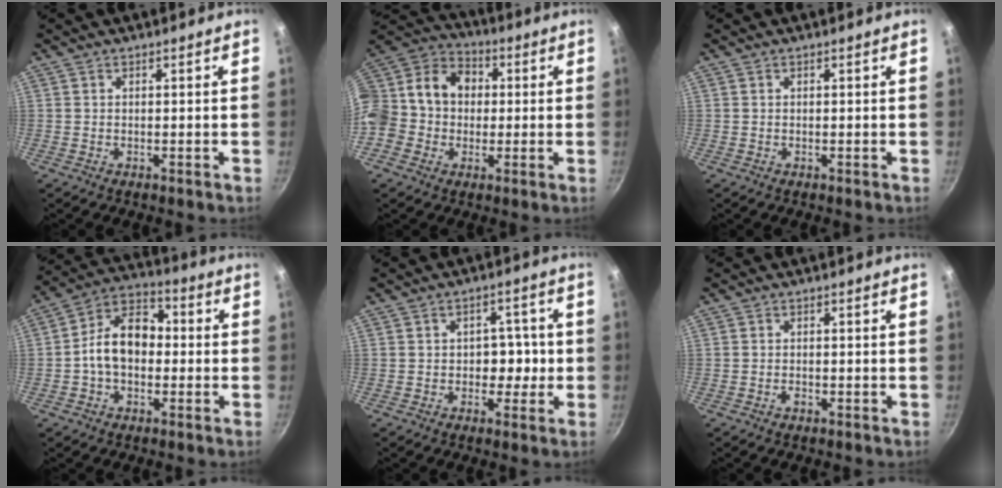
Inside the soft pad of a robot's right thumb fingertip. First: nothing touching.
{"total": 17.1, "force": [-0.3, 14.8, 8.6], "torque": [-0.141, 0.049, -0.025]}
{"total": 0.0}
{"total": 11.5, "force": [-0.9, 8.1, 8.2], "torque": [-0.104, 0.040, -0.036]}
{"total": 5.3, "force": [-0.7, 4.2, 3.1], "torque": [0.008, 0.014, -0.012]}
{"total": 1.2, "force": [-0.7, 0.6, 0.7], "torque": [-0.014, 0.008, -0.013]}